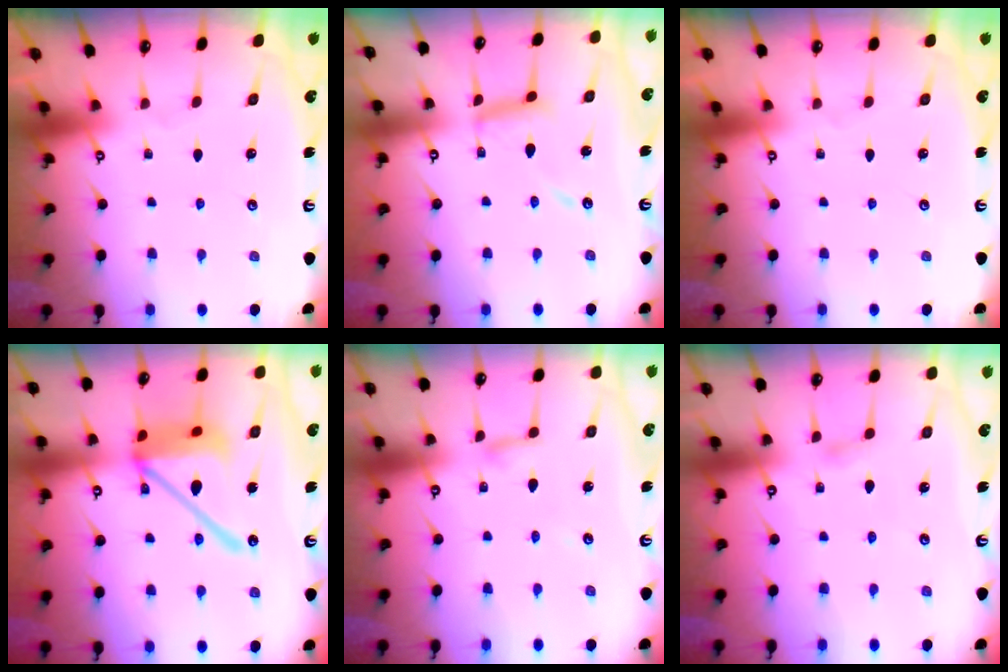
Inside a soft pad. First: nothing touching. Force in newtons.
{"total": 11.9, "press": 11.8, "slide": 1.0}
{"total": 0.0}
{"total": 18.2, "press": 18.1, "slide": 1.6}
{"total": 2.7, "press": 2.7, "slide": 0.1}
{"total": 3.3, "press": 3.3, "slide": 0.4}